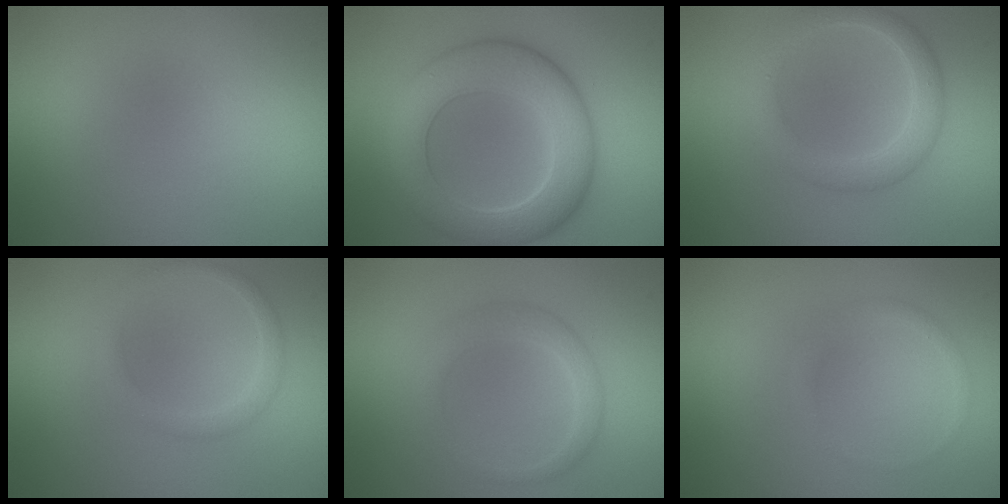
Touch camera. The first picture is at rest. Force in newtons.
{"total": 7.9, "press": 7.9, "slide": 0.4}
{"total": 3.5, "press": 3.5, "slide": 0.0}
{"total": 1.7, "press": 1.7, "slide": 0.0}
{"total": 1.9, "press": 1.9, "slide": 0.1}
{"total": 0.9, "press": 0.9, "slide": 0.1}